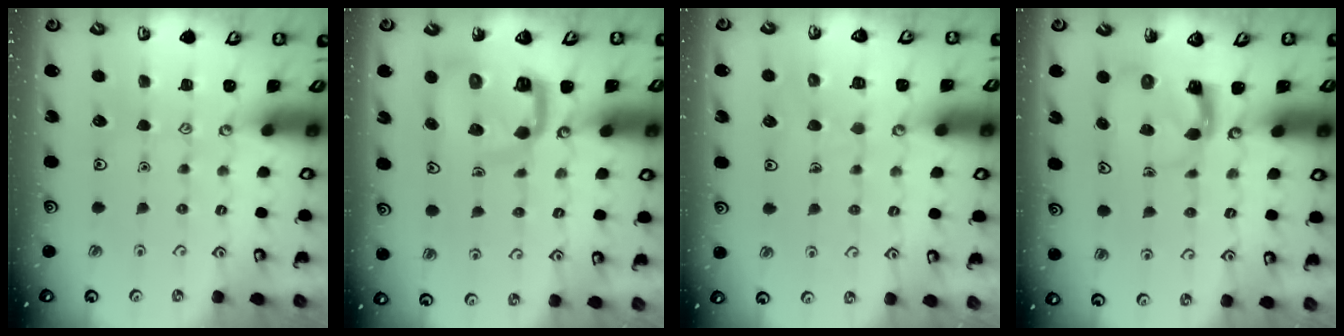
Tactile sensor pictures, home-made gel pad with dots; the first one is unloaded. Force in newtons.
{"total": 9.1, "press": 9.0, "slide": 1.1}
{"total": 5.7, "press": 5.7, "slide": 0.5}
{"total": 3.8, "press": 3.7, "slide": 0.6}